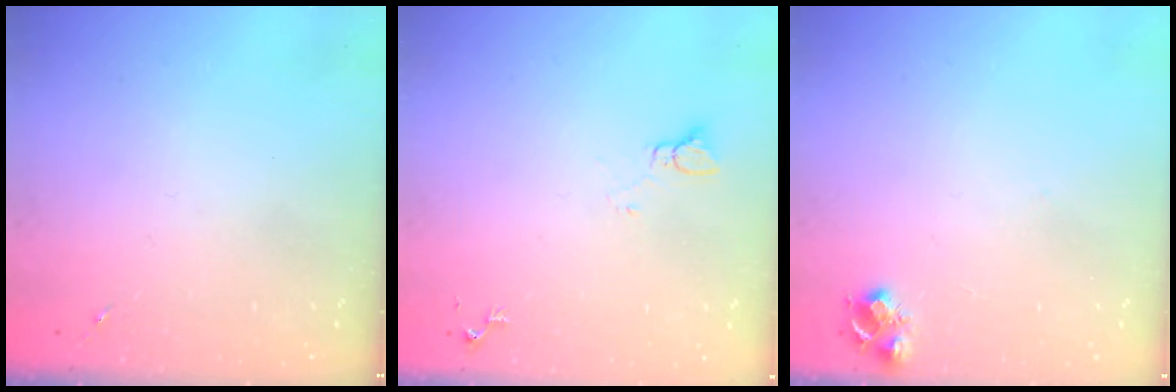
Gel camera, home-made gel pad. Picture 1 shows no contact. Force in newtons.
{"total": 4.3, "press": 4.3, "slide": 0.4}
{"total": 7.3, "press": 7.2, "slide": 0.8}